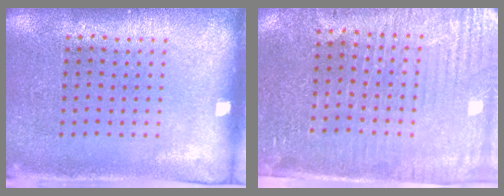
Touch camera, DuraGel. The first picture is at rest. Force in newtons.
{"total": 3.6, "press": 3.4, "slide": 1.2}